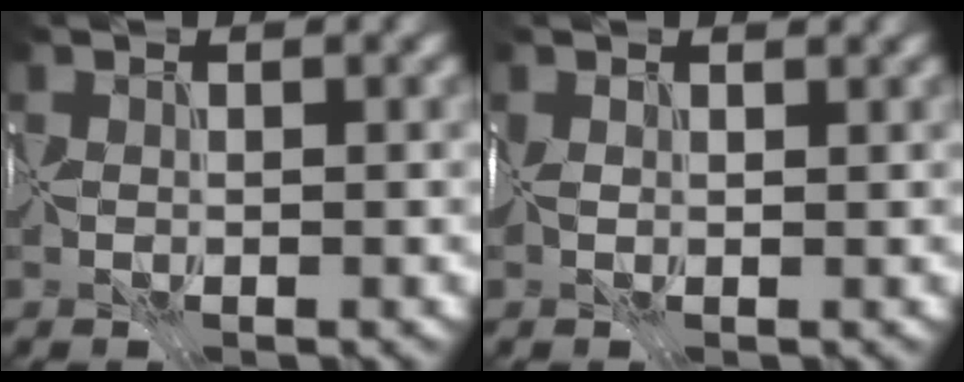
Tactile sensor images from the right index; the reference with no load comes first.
{"total": 1.2, "force": [0.8, 0.6, 0.7], "torque": [-0.016, 0.003, 0.018]}